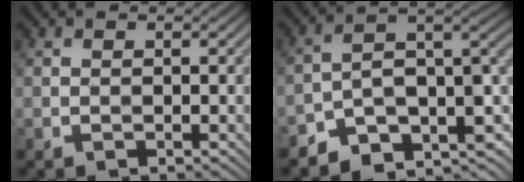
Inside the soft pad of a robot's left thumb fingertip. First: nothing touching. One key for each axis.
{"total": 8.3, "fx": -5.6, "fy": 3.2, "fz": 5.3, "tx": -0.077, "ty": -0.015, "tz": -0.103}